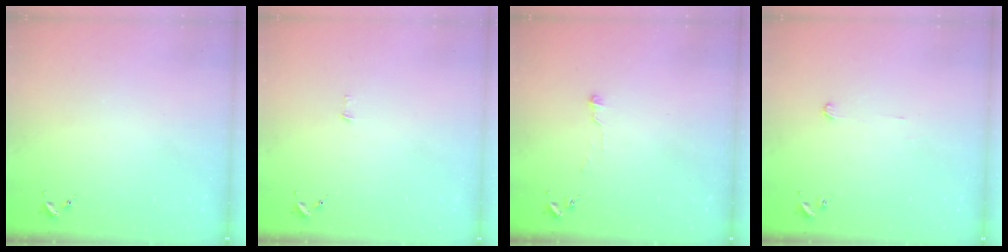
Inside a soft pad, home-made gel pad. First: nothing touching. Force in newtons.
{"total": 1.9, "press": 1.9, "slide": 0.1}
{"total": 4.4, "press": 4.4, "slide": 0.2}
{"total": 2.6, "press": 2.6, "slide": 0.2}